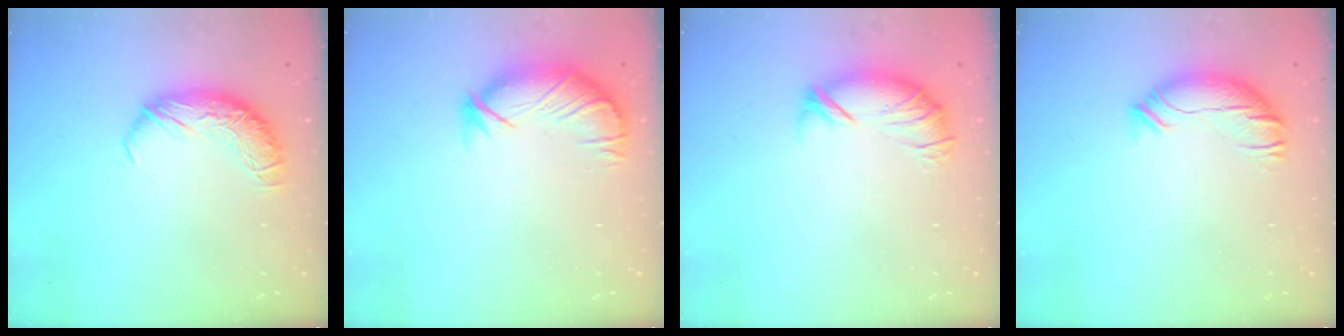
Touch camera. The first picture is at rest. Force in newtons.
{"total": 3.9, "press": 3.3, "slide": 2.0}
{"total": 3.6, "press": 3.1, "slide": 1.8}
{"total": 2.0, "press": 0.6, "slide": 1.9}